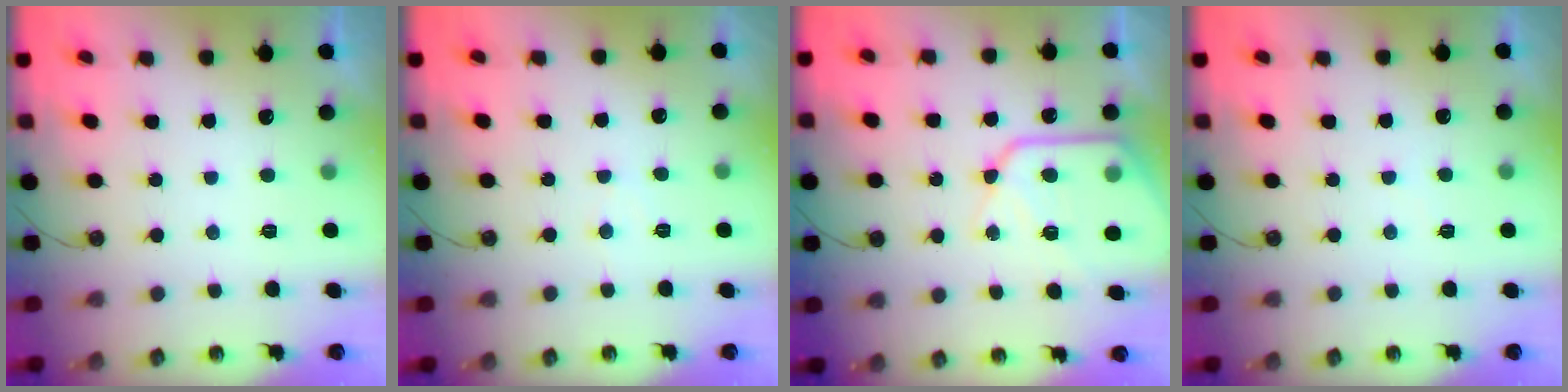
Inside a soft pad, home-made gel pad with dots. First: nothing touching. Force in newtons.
{"total": 4.2, "press": 4.2, "slide": 0.7}
{"total": 13.8, "press": 13.7, "slide": 1.4}
{"total": 1.5, "press": 1.5, "slide": 0.4}